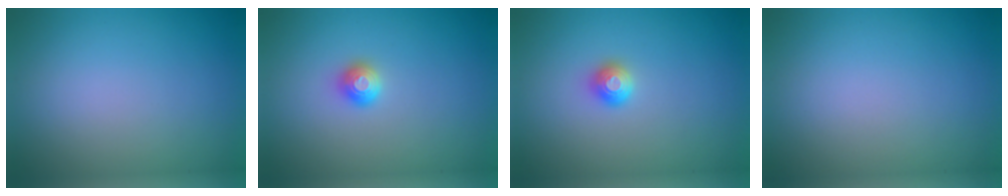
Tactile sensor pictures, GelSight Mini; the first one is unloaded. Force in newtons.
{"total": 1.3, "press": 1.2, "slide": 0.5}
{"total": 1.3, "press": 1.2, "slide": 0.5}
{"total": 0.0}